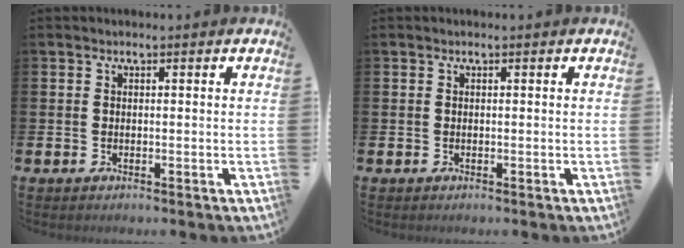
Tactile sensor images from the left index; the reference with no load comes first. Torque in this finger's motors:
{"motor_torque": [-0.05, 0.00, 0.02, -0.01]}